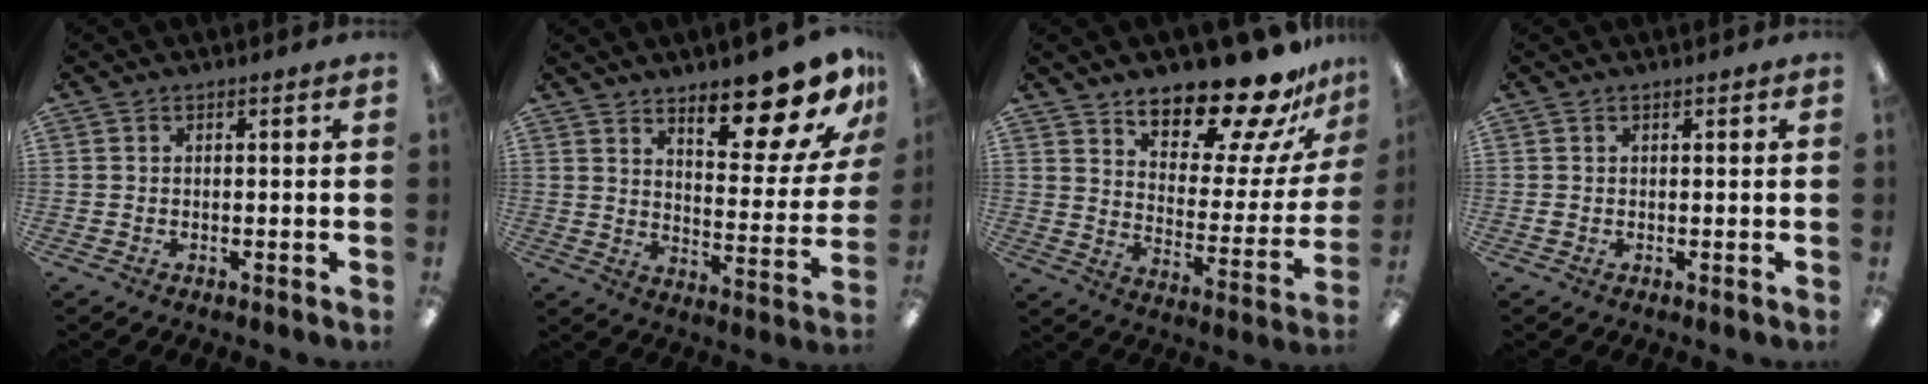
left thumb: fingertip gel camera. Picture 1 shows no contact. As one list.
[{"total": 16.6, "force": [12.8, 5.0, 9.4], "torque": [-0.117, -0.098, 0.206]}, {"total": 19.3, "force": [16.7, 4.9, 8.4], "torque": [-0.120, -0.133, 0.277]}, {"total": 0.6, "force": [0.2, 0.5, 0.3], "torque": [-0.007, 0.003, 0.003]}]